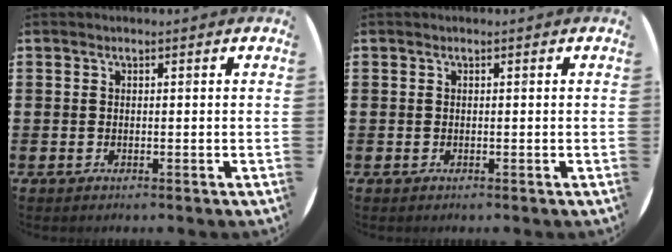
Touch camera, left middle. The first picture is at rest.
{"total": 0.0}